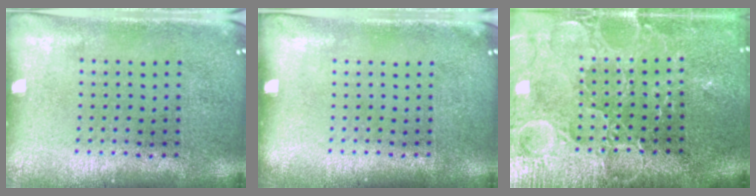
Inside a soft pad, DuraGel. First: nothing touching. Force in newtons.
{"total": 0.0}
{"total": 3.9, "press": 3.7, "slide": 1.2}